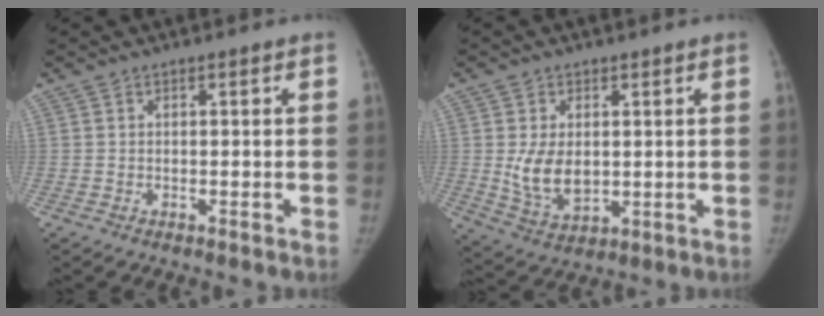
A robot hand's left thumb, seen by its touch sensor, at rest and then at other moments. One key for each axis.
{"total": 7.9, "fx": 0.8, "fy": 5.5, "fz": 5.6, "tx": -0.078, "ty": -0.019, "tz": 0.029}